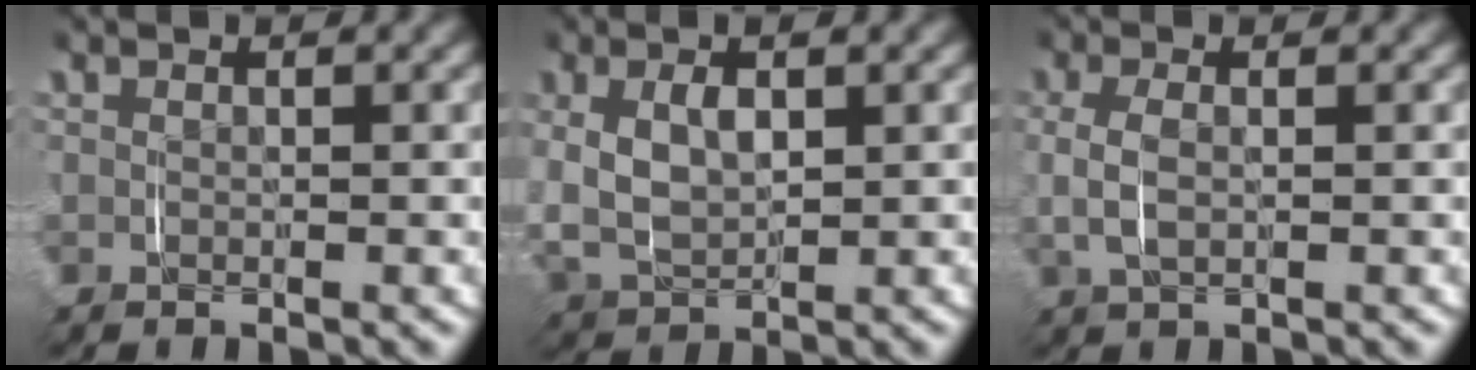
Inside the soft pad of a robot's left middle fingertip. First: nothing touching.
{"total": 5.4, "force": [0.7, 3.9, 3.6], "torque": [-0.098, -0.006, 0.024]}
{"total": 2.8, "force": [0.3, 1.5, 2.4], "torque": [-0.064, -0.001, 0.010]}